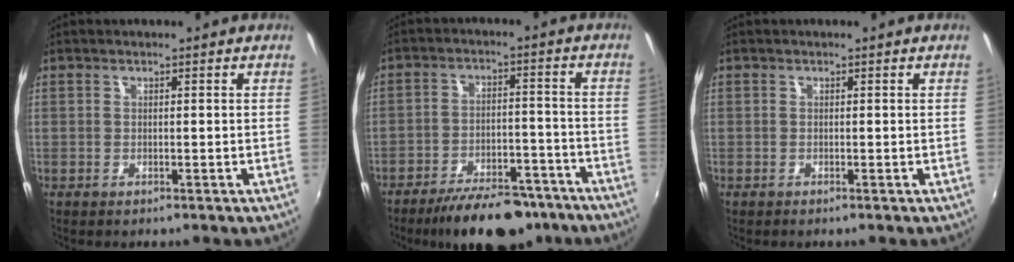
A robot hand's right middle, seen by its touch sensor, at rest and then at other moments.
{"total": 15.7, "force": [-12.5, 6.0, 7.5], "torque": [-0.133, -0.001, -0.171]}
{"total": 0.0}